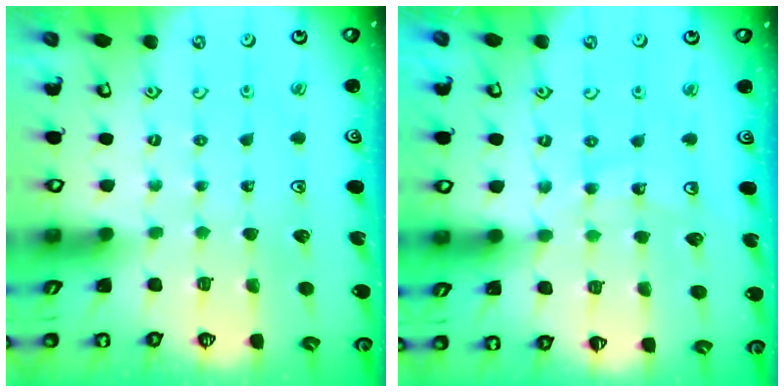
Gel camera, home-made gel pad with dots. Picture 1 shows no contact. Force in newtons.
{"total": 12.4, "press": 11.9, "slide": 3.6}